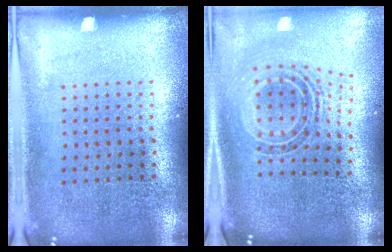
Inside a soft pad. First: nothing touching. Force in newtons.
{"total": 1.2, "press": 1.0, "slide": 0.7}